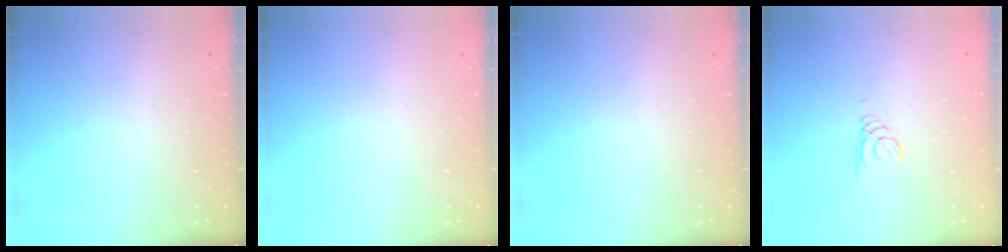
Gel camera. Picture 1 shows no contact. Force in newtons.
{"total": 0.0}
{"total": 0.0}
{"total": 1.5, "press": 1.5, "slide": 0.1}